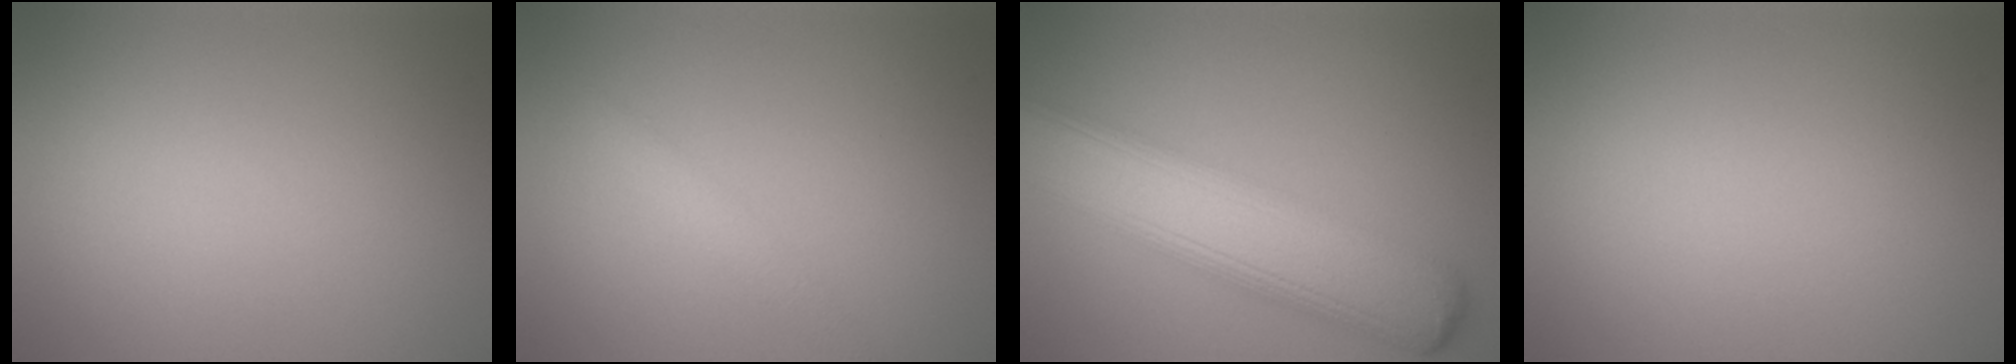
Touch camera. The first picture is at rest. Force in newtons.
{"total": 1.5, "press": 1.5, "slide": 0.1}
{"total": 9.3, "press": 9.3, "slide": 0.3}
{"total": 0.0}